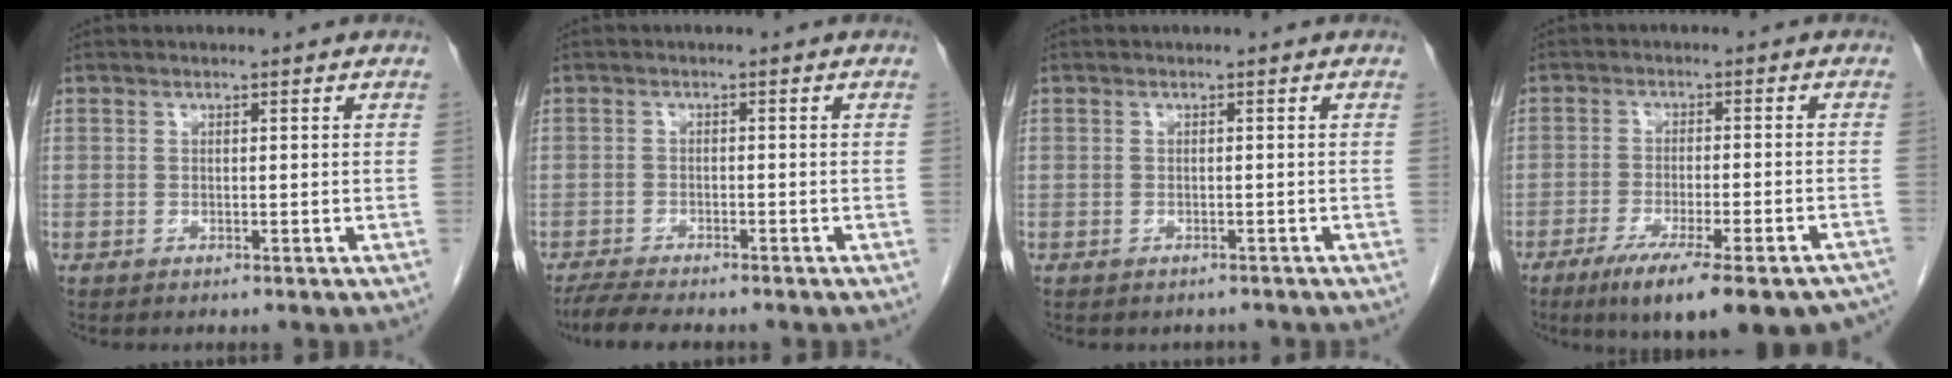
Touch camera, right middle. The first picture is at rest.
{"total": 5.7, "force": [-4.8, 1.0, 2.8], "torque": [-0.048, -0.014, -0.079]}
{"total": 1.4, "force": [-1.3, 0.7, 0.1], "torque": [-0.006, 0.001, -0.017]}
{"total": 19.9, "force": [-16.0, 3.1, 11.5], "torque": [-0.110, -0.013, -0.213]}